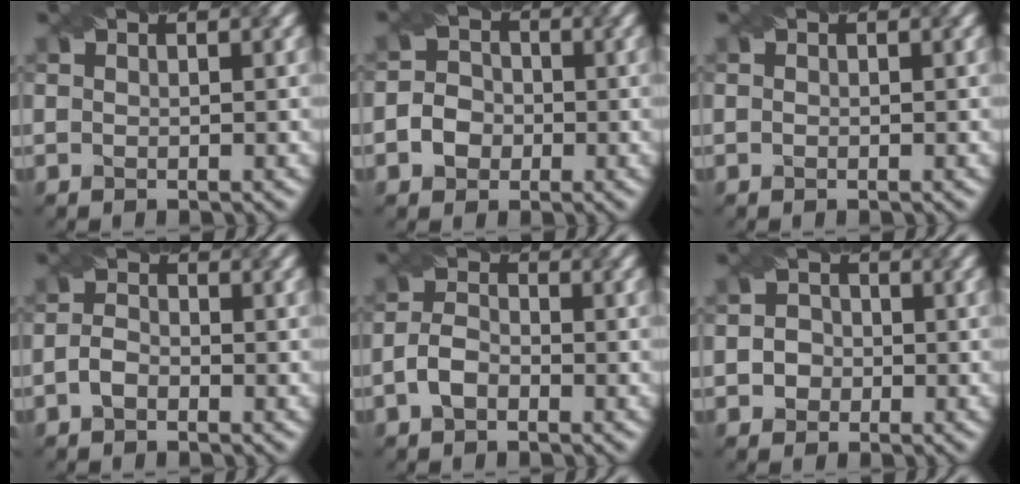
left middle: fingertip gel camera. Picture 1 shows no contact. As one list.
[{"total": 3.2, "force": [-1.1, 2.7, 1.2], "torque": [-0.004, 0.005, -0.027]}, {"total": 0.0}, {"total": 1.5, "force": [-1.0, 0.7, 0.9], "torque": [-0.024, 0.006, -0.021]}, {"total": 2.3, "force": [-1.3, 1.2, 1.5], "torque": [-0.035, 0.007, -0.028]}, {"total": 2.0, "force": [-0.6, 1.7, 0.7], "torque": [0.005, 0.002, -0.014]}]